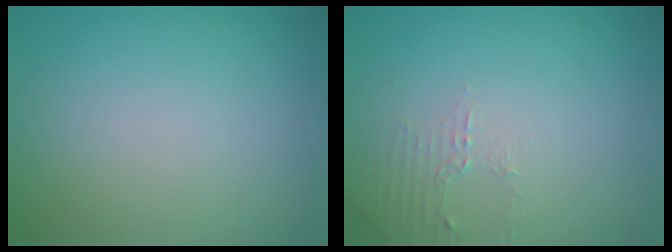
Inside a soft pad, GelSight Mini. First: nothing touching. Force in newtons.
{"total": 1.4, "press": 1.4, "slide": 0.4}